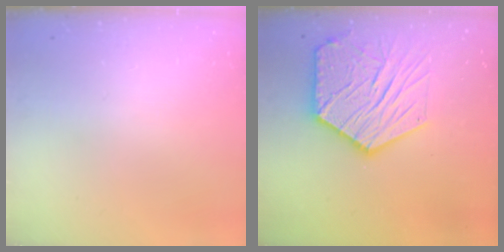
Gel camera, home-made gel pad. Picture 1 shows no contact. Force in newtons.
{"total": 18.9, "press": 18.8, "slide": 1.8}